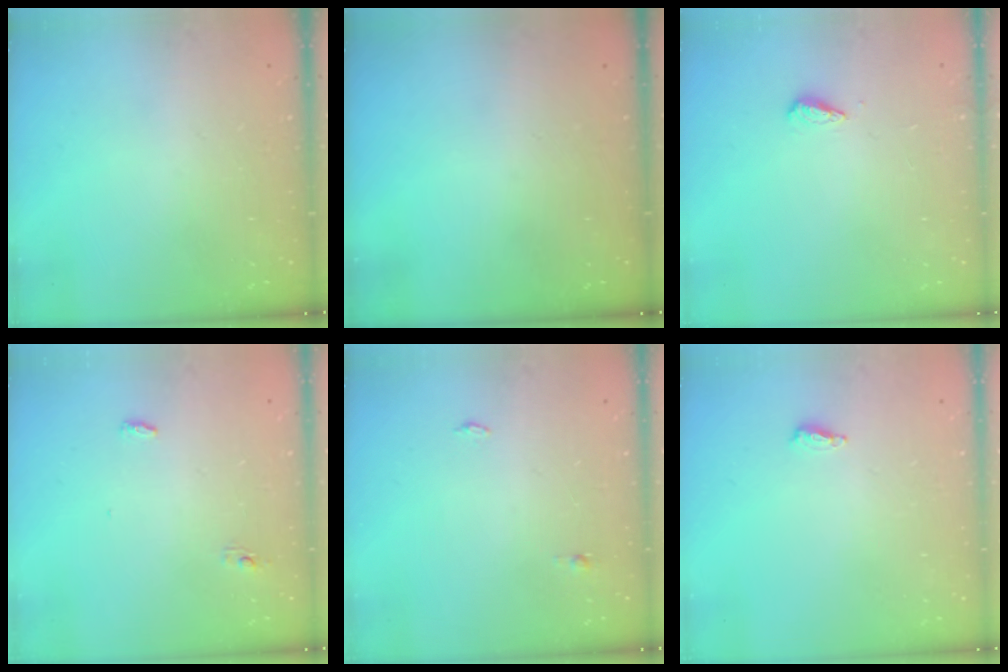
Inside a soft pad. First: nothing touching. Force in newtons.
{"total": 0.0}
{"total": 2.7, "press": 2.6, "slide": 0.4}
{"total": 3.6, "press": 3.5, "slide": 0.9}
{"total": 7.6, "press": 3.3, "slide": 6.8}
{"total": 4.6, "press": 4.4, "slide": 1.1}